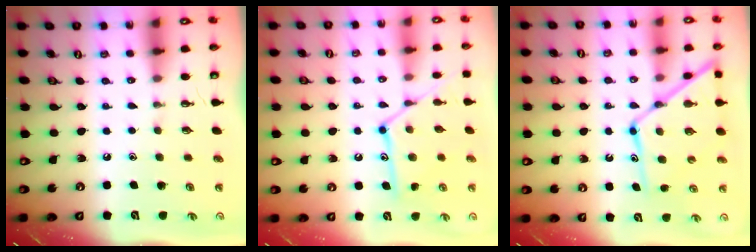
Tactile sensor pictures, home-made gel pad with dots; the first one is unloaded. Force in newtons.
{"total": 14.1, "press": 14.1, "slide": 0.9}
{"total": 14.7, "press": 14.6, "slide": 1.3}